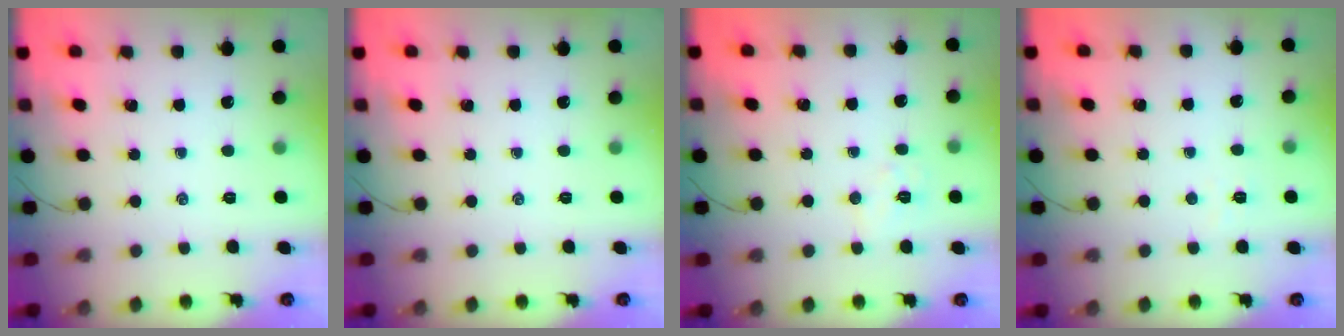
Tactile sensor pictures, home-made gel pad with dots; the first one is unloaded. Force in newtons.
{"total": 0.0}
{"total": 6.2, "press": 6.1, "slide": 1.0}
{"total": 1.8, "press": 1.7, "slide": 0.5}